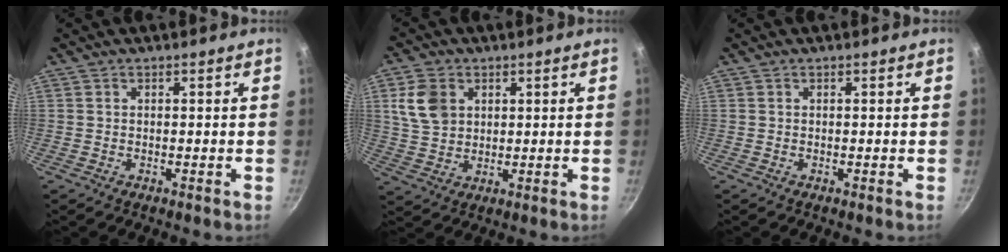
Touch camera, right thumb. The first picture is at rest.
{"total": 8.2, "force": [2.7, 6.2, 4.7], "torque": [-0.074, -0.005, 0.055]}
{"total": 0.0}